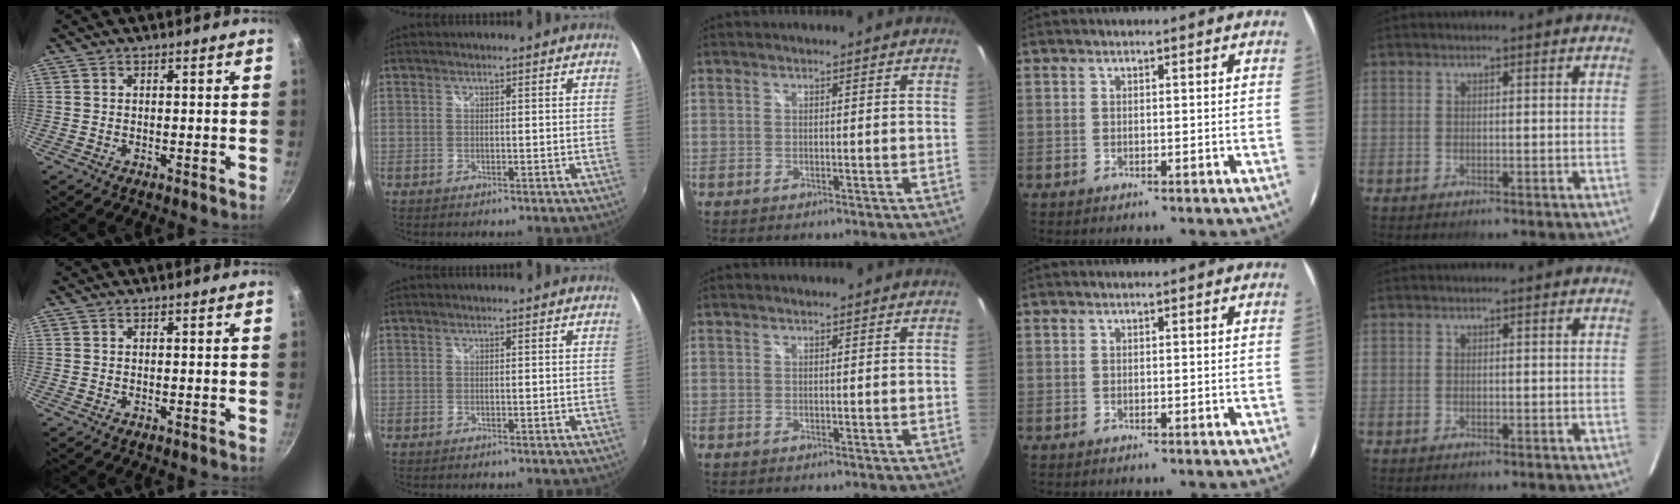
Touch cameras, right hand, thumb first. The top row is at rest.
{}